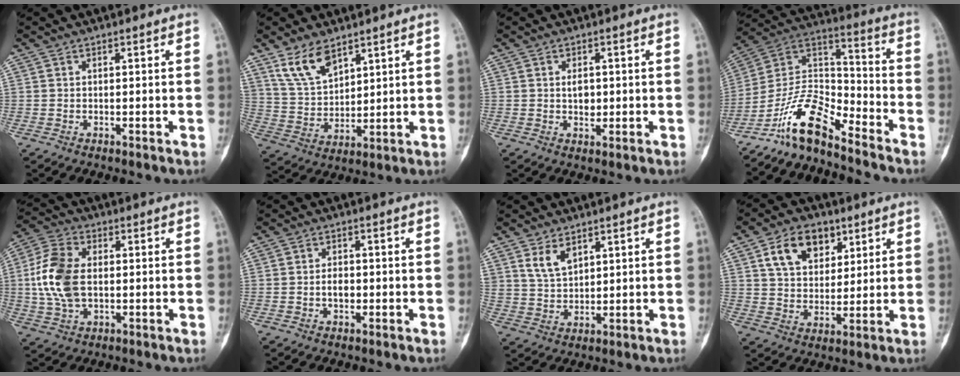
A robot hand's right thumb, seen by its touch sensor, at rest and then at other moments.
{"total": 9.0, "force": [6.2, 4.4, 4.8], "torque": [-0.079, -0.031, 0.132]}
{"total": 3.0, "force": [0.2, 1.9, 2.4], "torque": [-0.031, -0.001, 0.005]}
{"total": 12.4, "force": [-10.1, 3.7, 6.2], "torque": [-0.112, 0.100, -0.197]}
{"total": 12.2, "force": [0.2, 7.5, 9.7], "torque": [-0.205, 0.010, 0.003]}
{"total": 2.7, "force": [-0.6, 1.7, 2.0], "torque": [-0.023, 0.007, -0.014]}
{"total": 5.0, "force": [3.0, 2.8, 2.8], "torque": [-0.042, -0.022, 0.064]}
{"total": 11.4, "force": [5.3, 7.6, 6.5], "torque": [-0.079, -0.017, 0.095]}